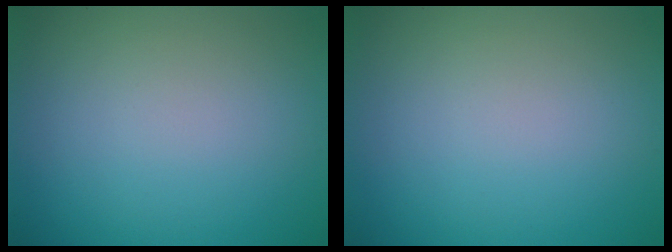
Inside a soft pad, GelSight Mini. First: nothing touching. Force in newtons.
{"total": 0.0}